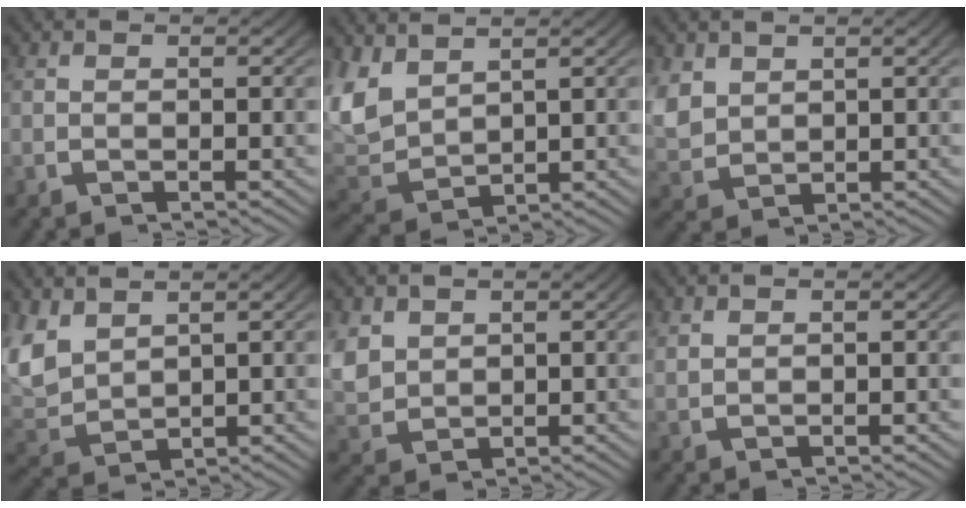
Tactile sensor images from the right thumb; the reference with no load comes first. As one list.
[{"total": 6.6, "force": [1.1, 4.9, 4.2], "torque": [-0.134, -0.029, 0.044]}, {"total": 3.8, "force": [0.8, 3.2, 2.0], "torque": [-0.070, -0.020, 0.037]}, {"total": 6.0, "force": [0.9, 4.5, 3.8], "torque": [-0.124, -0.027, 0.042]}, {"total": 4.3, "force": [0.7, 3.6, 2.2], "torque": [-0.077, -0.025, 0.036]}, {"total": 1.0, "force": [1.0, 0.2, 0.2], "torque": [-0.002, 0.004, 0.023]}]